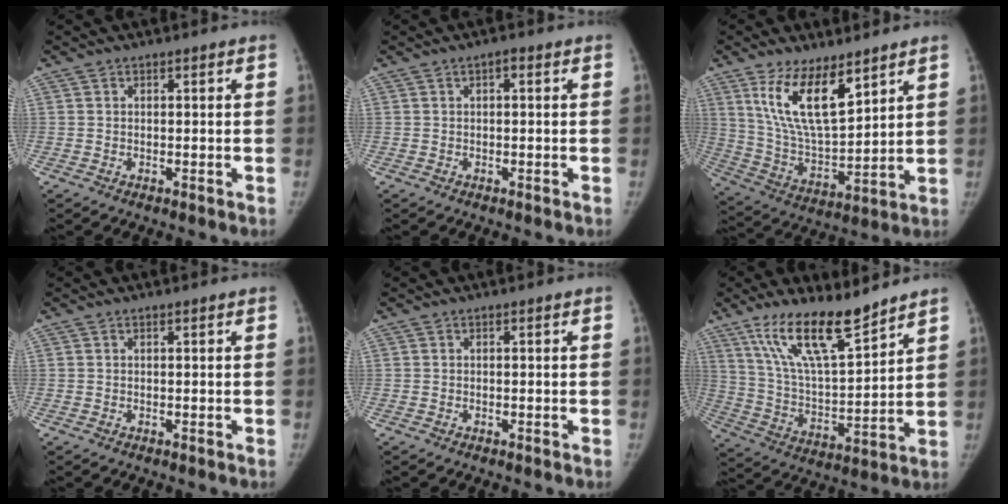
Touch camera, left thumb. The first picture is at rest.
{"total": 1.0, "force": [0.2, 0.4, 0.8], "torque": [-0.008, 0.004, -0.001]}
{"total": 14.9, "force": [8.6, 5.8, 10.7], "torque": [-0.175, -0.050, 0.177]}
{"total": 0.0}
{"total": 0.0}
{"total": 16.4, "force": [11.8, 4.2, 10.6], "torque": [-0.167, -0.066, 0.227]}